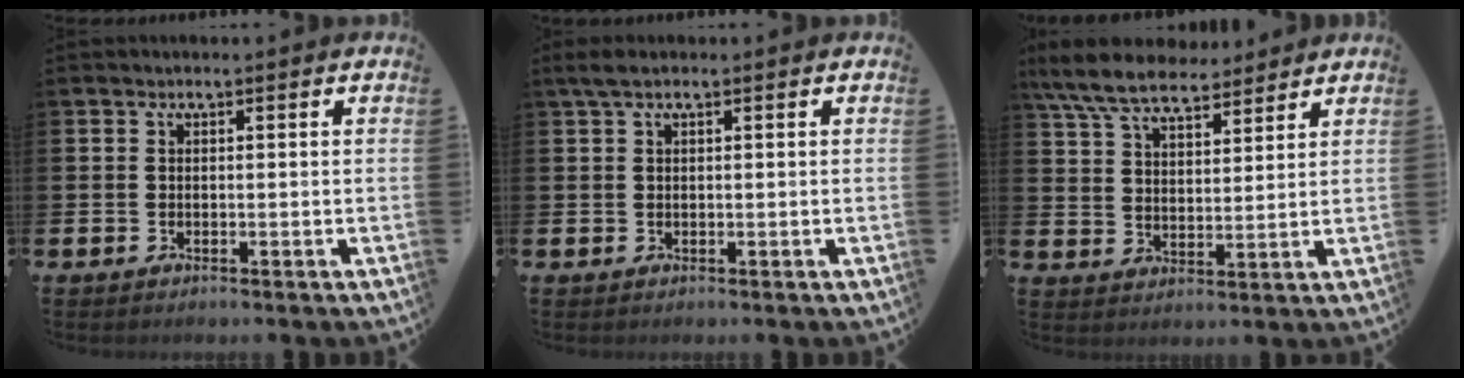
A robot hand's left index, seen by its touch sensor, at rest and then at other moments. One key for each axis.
{"total": 1.6, "fx": 1.0, "fy": 0.4, "fz": 1.2, "tx": -0.032, "ty": 0.008, "tz": 0.018}
{"total": 8.3, "fx": 7.5, "fy": 2.2, "fz": 2.6, "tx": -0.085, "ty": -0.025, "tz": 0.141}